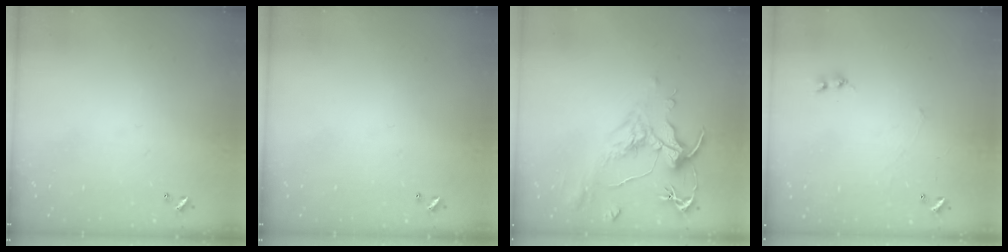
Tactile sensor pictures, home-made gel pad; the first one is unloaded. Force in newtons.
{"total": 0.0}
{"total": 1.6, "press": 0.6, "slide": 1.4}
{"total": 1.6, "press": 1.5, "slide": 0.5}